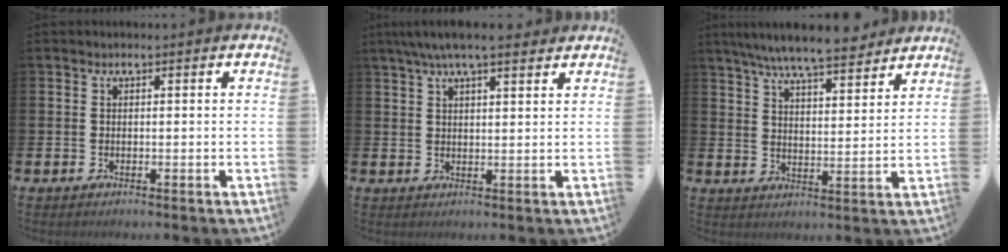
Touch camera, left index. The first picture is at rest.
{"total": 5.8, "force": [4.9, 1.0, 2.9], "torque": [-0.066, -0.005, 0.087]}
{"total": 8.1, "force": [7.5, 0.9, 2.8], "torque": [-0.074, -0.033, 0.135]}